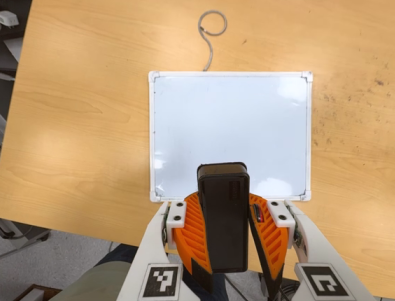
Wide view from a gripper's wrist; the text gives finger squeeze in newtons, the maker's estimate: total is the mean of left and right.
{"total": 11.0, "left": 10.4, "right": 11.5}